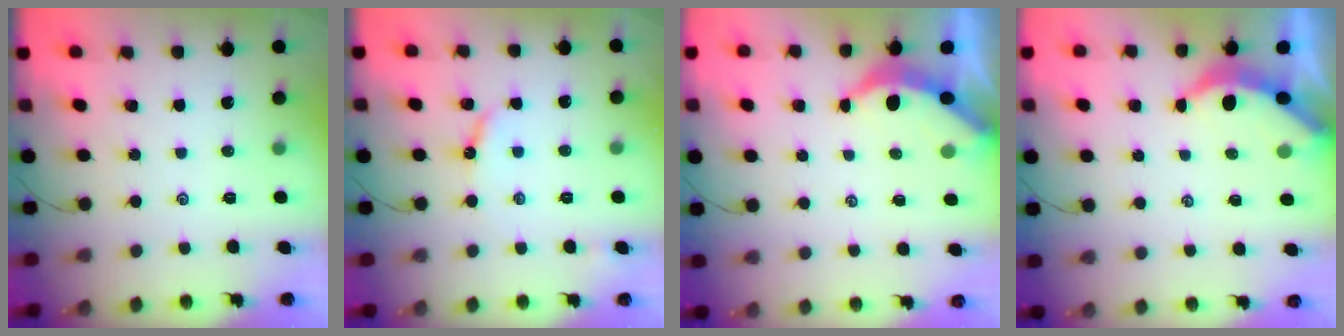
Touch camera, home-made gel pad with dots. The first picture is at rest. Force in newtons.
{"total": 6.6, "press": 6.6, "slide": 0.7}
{"total": 3.8, "press": 3.8, "slide": 0.4}
{"total": 3.7, "press": 3.7, "slide": 0.4}